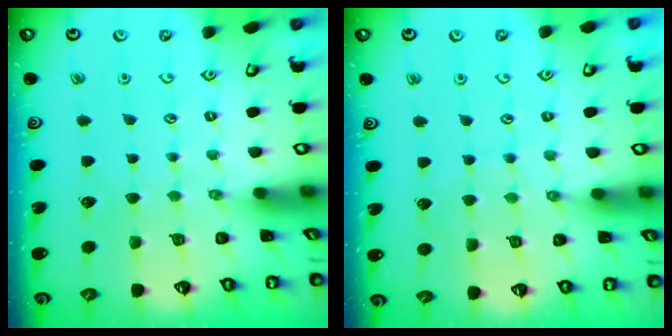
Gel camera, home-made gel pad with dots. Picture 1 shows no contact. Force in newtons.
{"total": 4.3, "press": 4.3, "slide": 0.5}